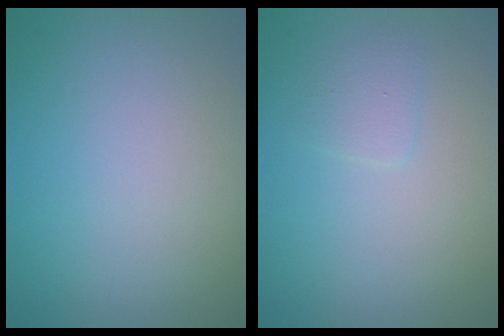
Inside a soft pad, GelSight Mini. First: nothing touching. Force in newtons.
{"total": 1.1, "press": 1.1, "slide": 0.1}